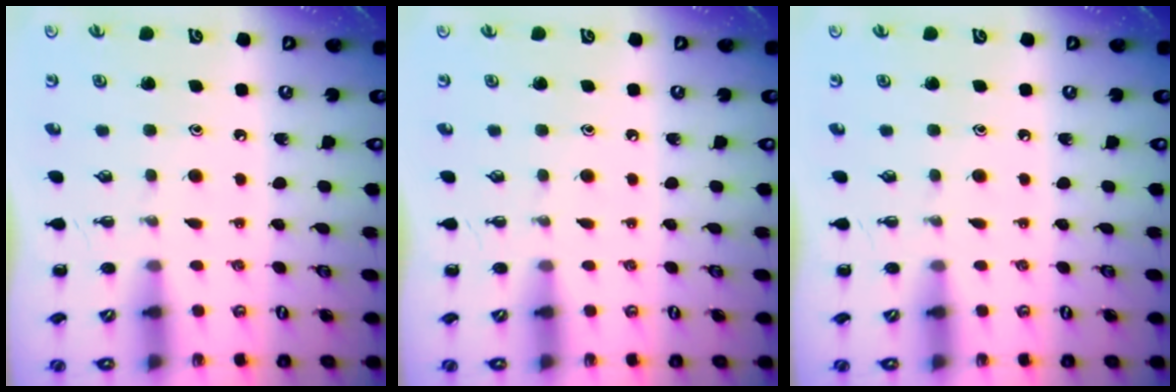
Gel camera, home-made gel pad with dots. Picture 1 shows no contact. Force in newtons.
{"total": 0.0}
{"total": 0.0}